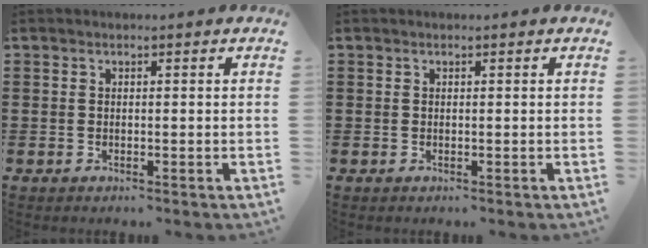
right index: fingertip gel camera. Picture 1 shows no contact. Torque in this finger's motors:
{"motor_torque": [0.00, 0.00, 0.00, 0.00]}